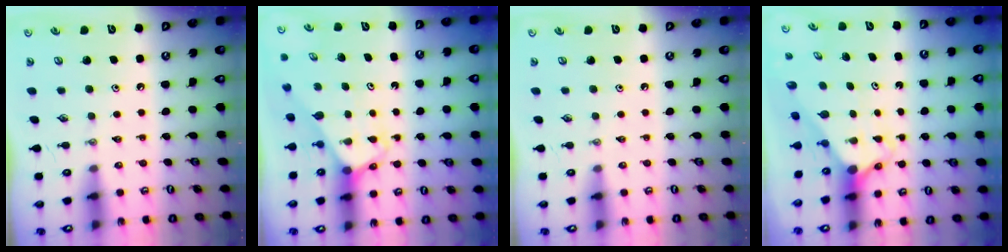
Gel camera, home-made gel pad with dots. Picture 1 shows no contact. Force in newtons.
{"total": 3.3, "press": 3.3, "slide": 0.2}
{"total": 0.0}
{"total": 2.8, "press": 2.8, "slide": 0.2}